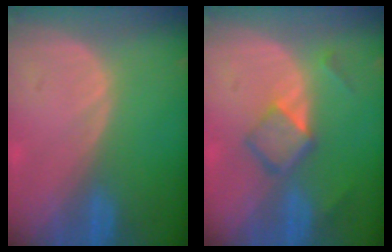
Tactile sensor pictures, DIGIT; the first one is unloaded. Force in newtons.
{"total": 5.0, "press": 4.6, "slide": 2.0}